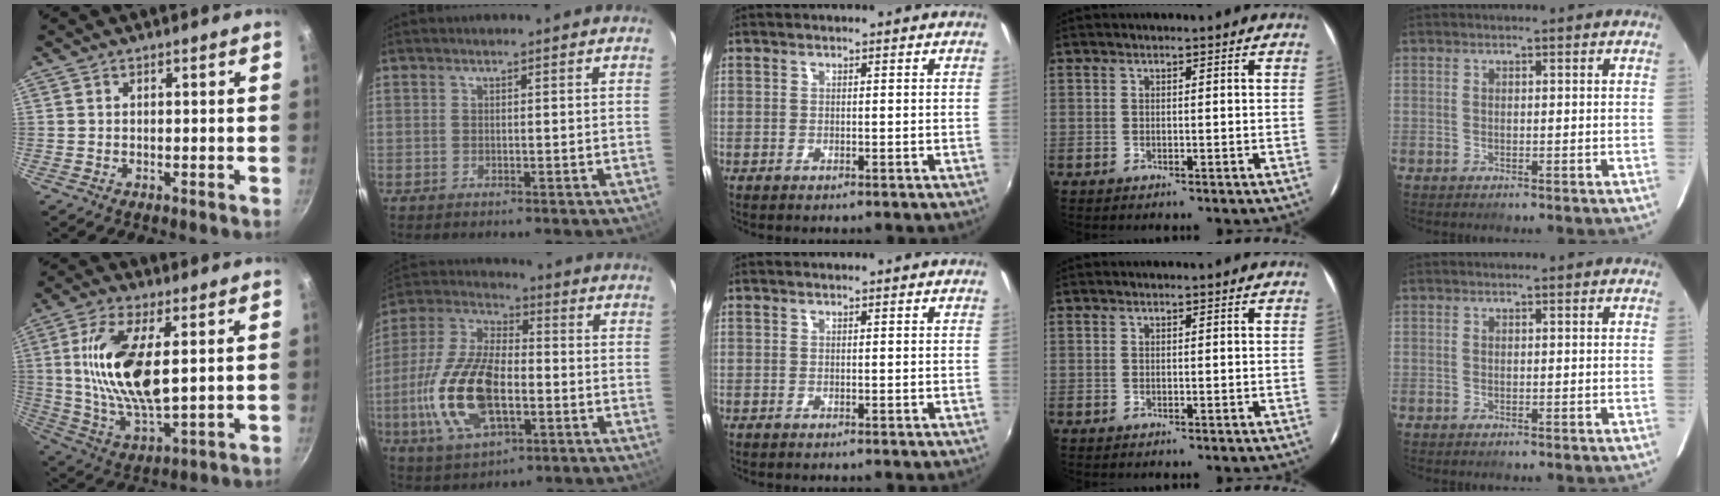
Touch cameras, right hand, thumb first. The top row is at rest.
{"thumb": {"total": 16.7, "force": [3.2, 6.8, 14.9], "torque": [-0.287, -0.015, 0.065]}, "index": {"total": 18.2, "force": [-4.5, 8.6, 15.4], "torque": [-0.336, -0.005, -0.080]}}